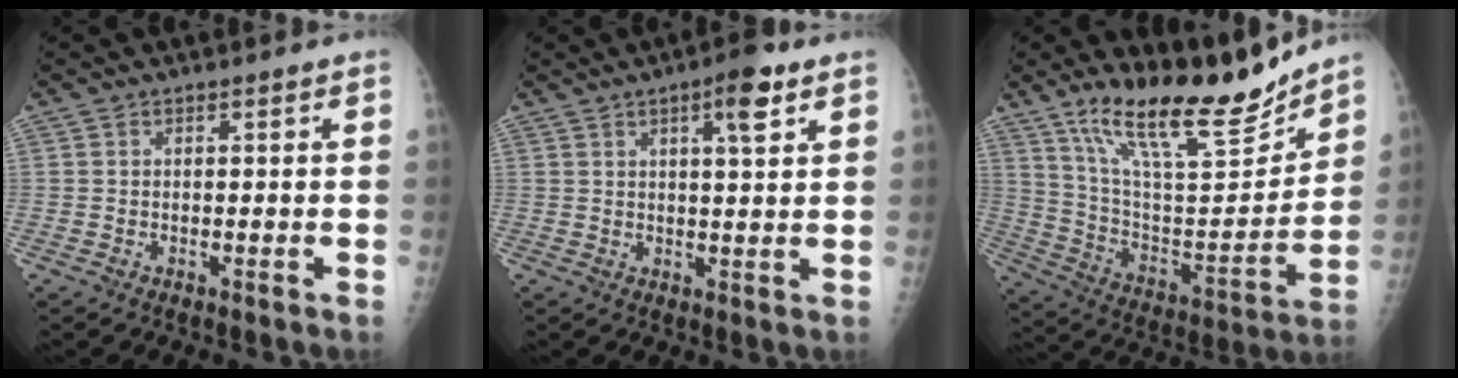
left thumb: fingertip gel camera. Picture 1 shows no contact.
{"total": 6.5, "force": [3.3, 1.7, 5.4], "torque": [-0.070, -0.013, 0.045]}
{"total": 21.3, "force": [16.8, 5.4, 11.8], "torque": [-0.160, -0.100, 0.290]}